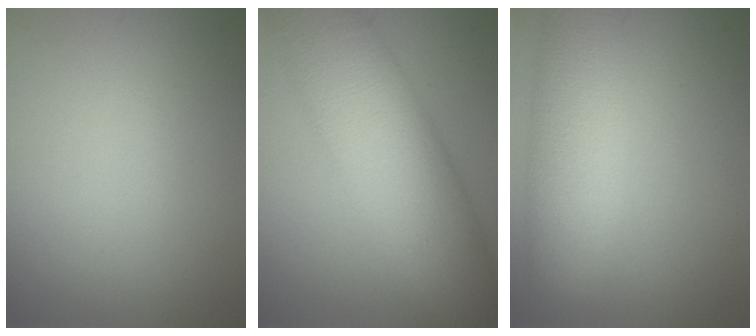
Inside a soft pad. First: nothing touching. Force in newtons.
{"total": 10.9, "press": 10.9, "slide": 0.3}
{"total": 6.8, "press": 6.8, "slide": 0.4}